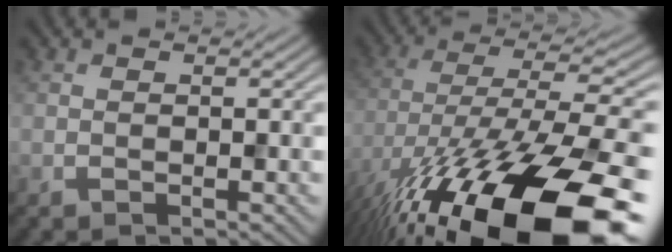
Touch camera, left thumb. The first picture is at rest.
{"total": 19.6, "force": [-11.2, 7.8, 14.0], "torque": [-0.263, -0.039, -0.164]}